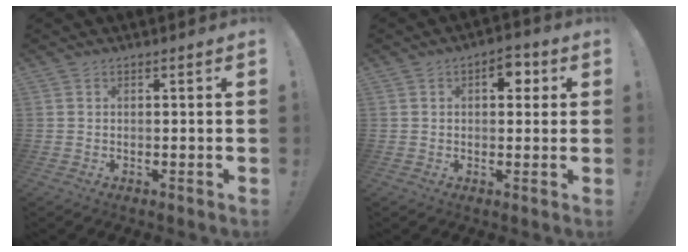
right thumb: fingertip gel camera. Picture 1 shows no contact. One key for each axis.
{"total": 5.5, "fx": 1.6, "fy": 3.5, "fz": 3.9, "tx": -0.033, "ty": -0.001, "tz": 0.021}